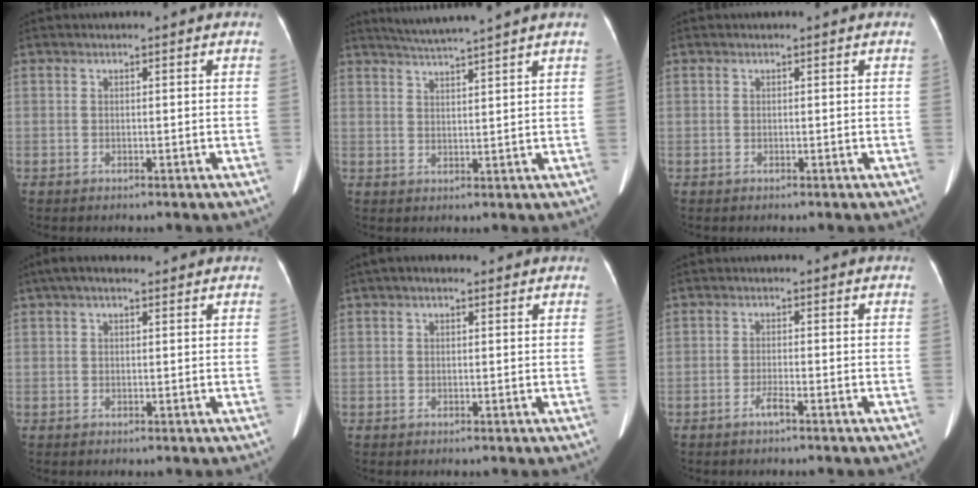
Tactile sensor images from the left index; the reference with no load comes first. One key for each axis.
{"total": 6.7, "fx": 5.9, "fy": -1.8, "fz": 2.7, "tx": -0.047, "ty": 0.011, "tz": 0.095}
{"total": 0.0}
{"total": 4.2, "fx": 2.8, "fy": 1.6, "fz": 2.6, "tx": -0.053, "ty": 0.036, "tz": 0.046}
{"total": 2.3, "fx": 1.4, "fy": 1.2, "fz": 1.4, "tx": -0.030, "ty": 0.026, "tz": 0.019}
{"total": 1.6, "fx": -1.2, "fy": -0.1, "fz": 1.1, "tx": -0.023, "ty": -0.004, "tz": -0.025}